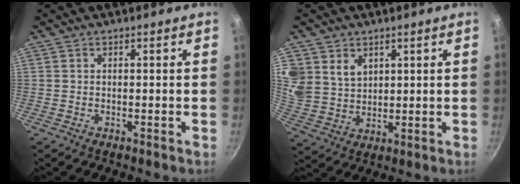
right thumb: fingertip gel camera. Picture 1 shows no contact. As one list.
[{"total": 11.8, "force": [5.3, 9.2, 5.1], "torque": [-0.104, -0.010, 0.120]}]